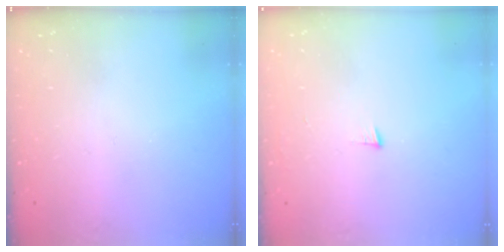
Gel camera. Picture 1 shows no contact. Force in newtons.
{"total": 3.2, "press": 3.2, "slide": 0.4}